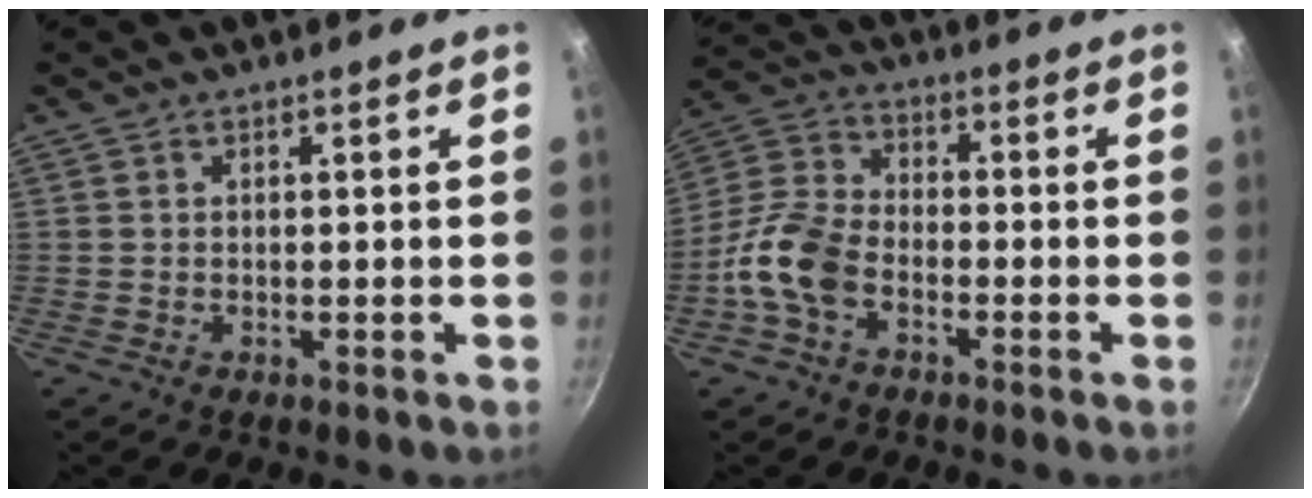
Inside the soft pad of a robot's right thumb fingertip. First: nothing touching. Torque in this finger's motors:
{"motor_torque": [0.39, 0.97, 1.09, -0.87, 0.19]}